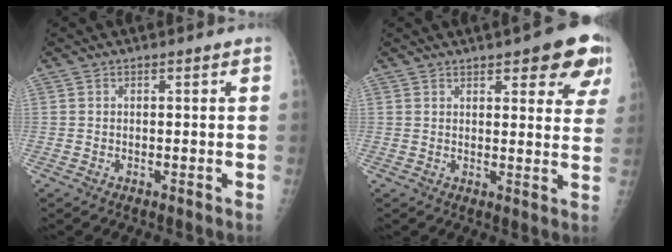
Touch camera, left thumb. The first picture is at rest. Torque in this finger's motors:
{"motor_torque": [-0.03, 0.43, 0.05, -0.14, 0.08]}